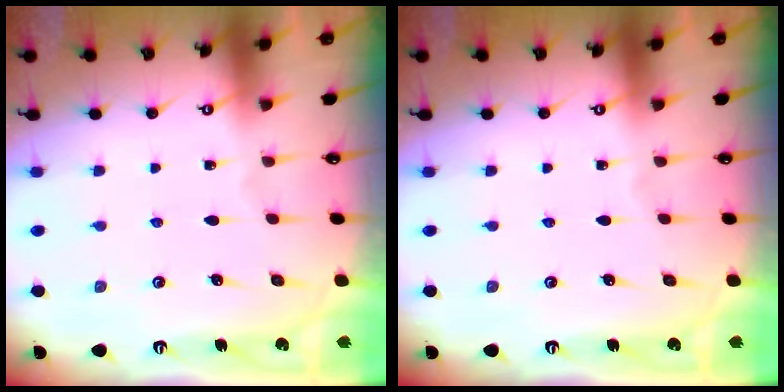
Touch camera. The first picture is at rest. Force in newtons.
{"total": 0.0}